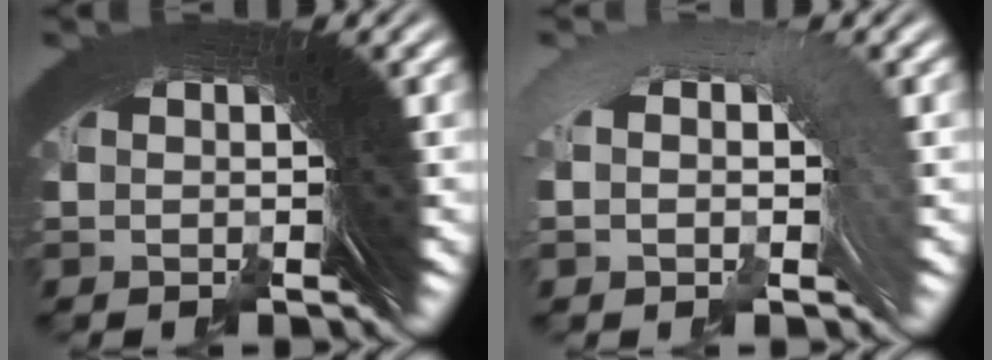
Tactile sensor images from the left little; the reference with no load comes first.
{"total": 2.2, "force": [0.4, 0.7, 2.0], "torque": [-0.026, 0.030, -0.004]}